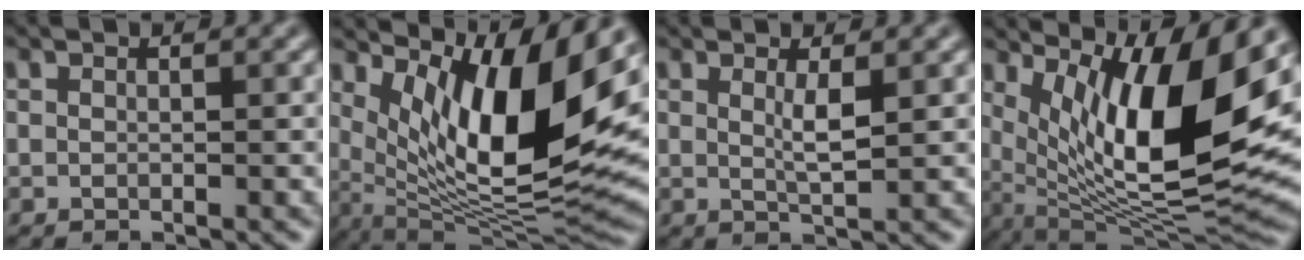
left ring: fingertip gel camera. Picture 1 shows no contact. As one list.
[{"total": 12.5, "force": [4.8, 3.9, 10.9], "torque": [-0.182, -0.012, 0.095]}, {"total": 1.9, "force": [0.6, 0.3, 1.8], "torque": [-0.034, -0.006, 0.011]}, {"total": 13.3, "force": [4.8, 4.0, 11.7], "torque": [-0.193, -0.009, 0.089]}]